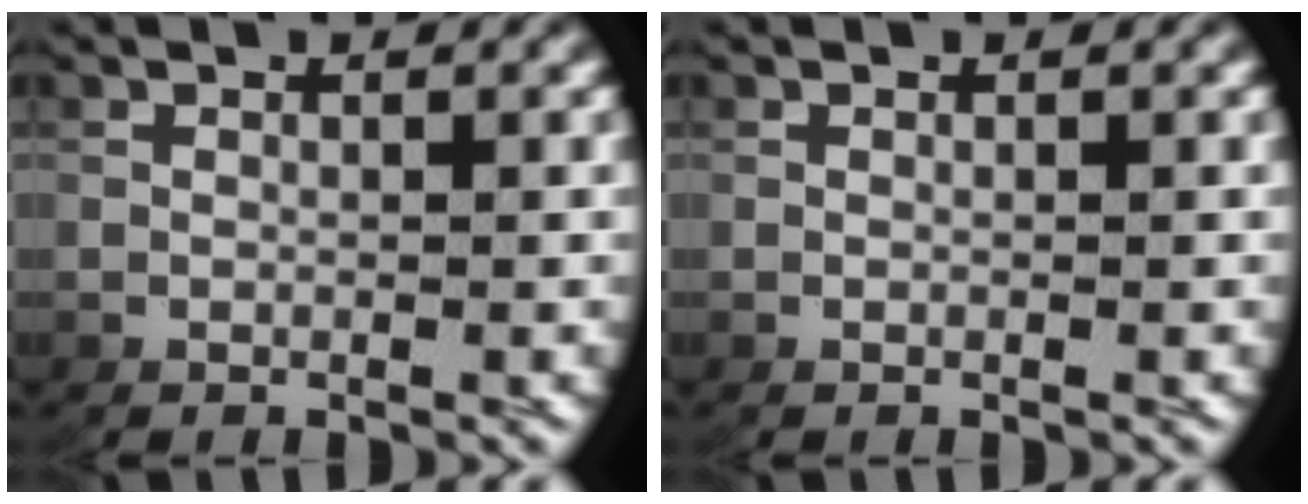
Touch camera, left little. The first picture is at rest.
{"total": 0.0}